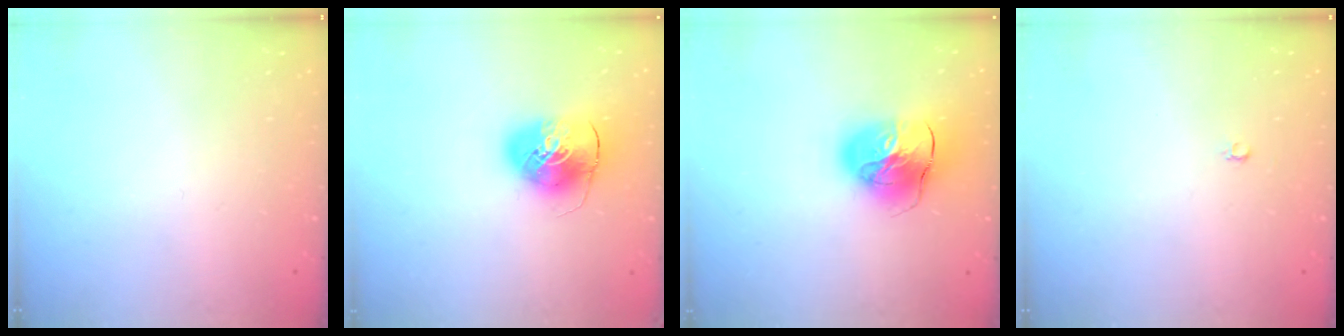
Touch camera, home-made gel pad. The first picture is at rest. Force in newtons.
{"total": 10.4, "press": 10.2, "slide": 1.8}
{"total": 14.1, "press": 14.0, "slide": 2.0}
{"total": 2.2, "press": 2.2, "slide": 0.2}